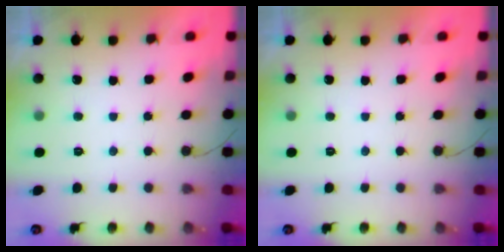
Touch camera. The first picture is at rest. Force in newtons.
{"total": 0.0}